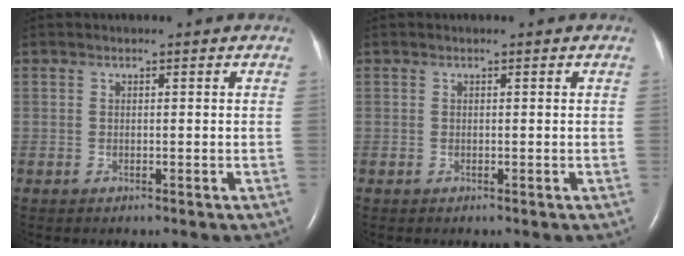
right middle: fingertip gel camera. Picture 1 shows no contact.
{"total": 0.0}